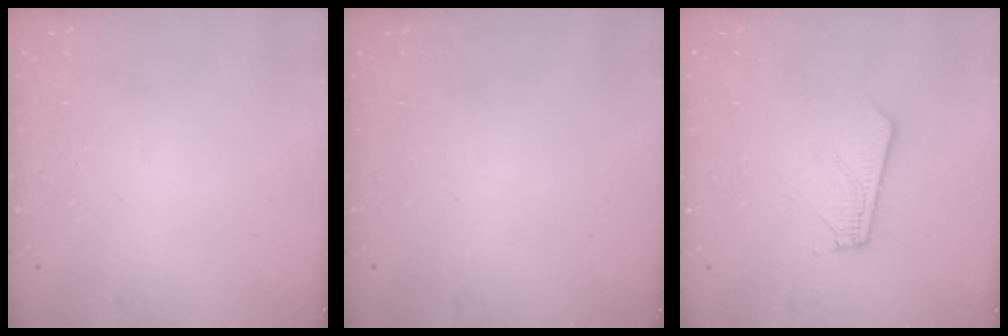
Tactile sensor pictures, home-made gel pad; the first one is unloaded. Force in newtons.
{"total": 0.0}
{"total": 3.7, "press": 3.7, "slide": 0.2}